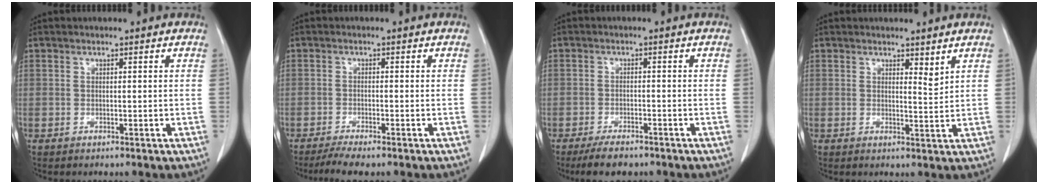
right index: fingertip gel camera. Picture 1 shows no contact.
{"total": 3.6, "force": [-3.0, 0.0, 2.0], "torque": [-0.035, -0.008, -0.054]}
{"total": 4.6, "force": [-3.7, 1.8, 2.1], "torque": [-0.037, -0.004, -0.060]}
{"total": 2.0, "force": [1.6, 0.4, 1.1], "torque": [-0.020, -0.011, 0.028]}